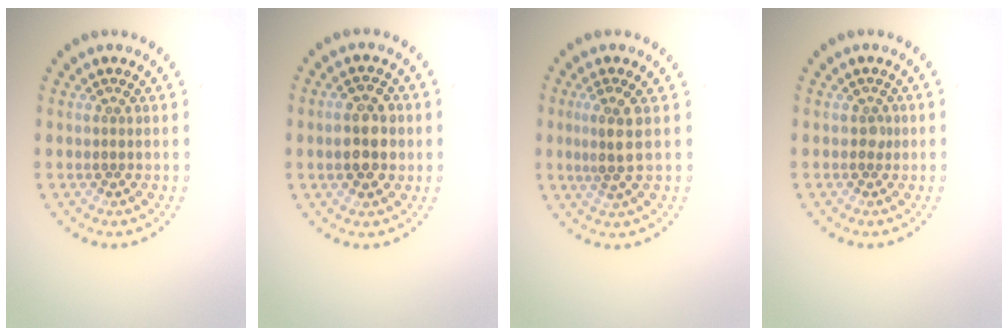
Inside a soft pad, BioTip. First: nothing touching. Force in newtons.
{"total": 3.8, "press": 3.8, "slide": 0.2}
{"total": 2.4, "press": 2.0, "slide": 1.4}
{"total": 0.8, "press": 0.6, "slide": 0.5}